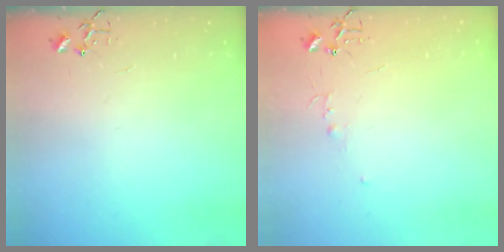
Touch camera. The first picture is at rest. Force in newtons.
{"total": 3.9, "press": 3.9, "slide": 0.4}